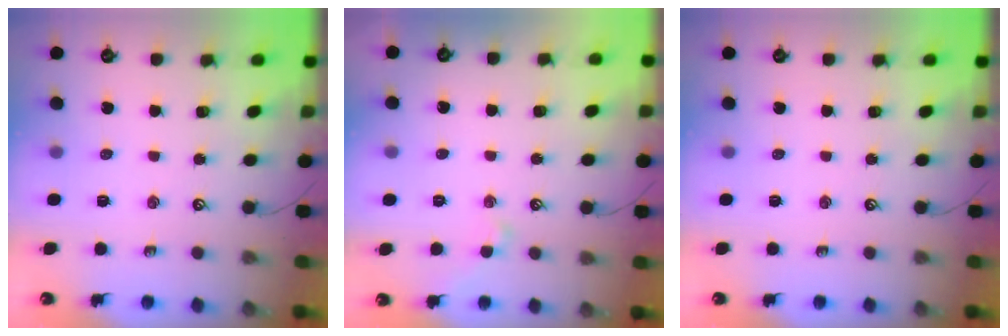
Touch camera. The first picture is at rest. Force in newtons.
{"total": 1.1, "press": 1.0, "slide": 0.4}
{"total": 0.0}